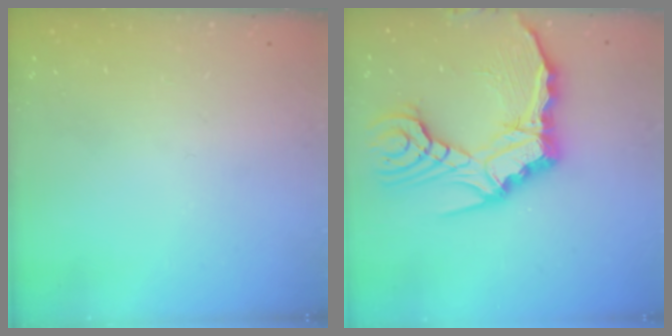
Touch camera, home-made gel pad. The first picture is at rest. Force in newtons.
{"total": 17.8, "press": 17.7, "slide": 2.2}